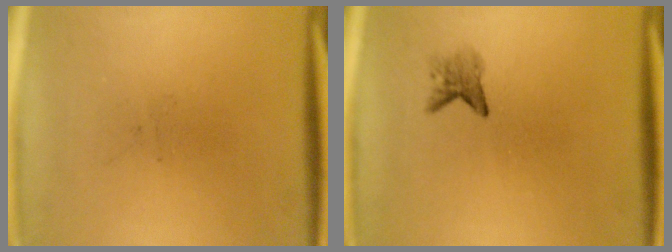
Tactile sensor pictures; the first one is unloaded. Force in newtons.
{"total": 1.8}